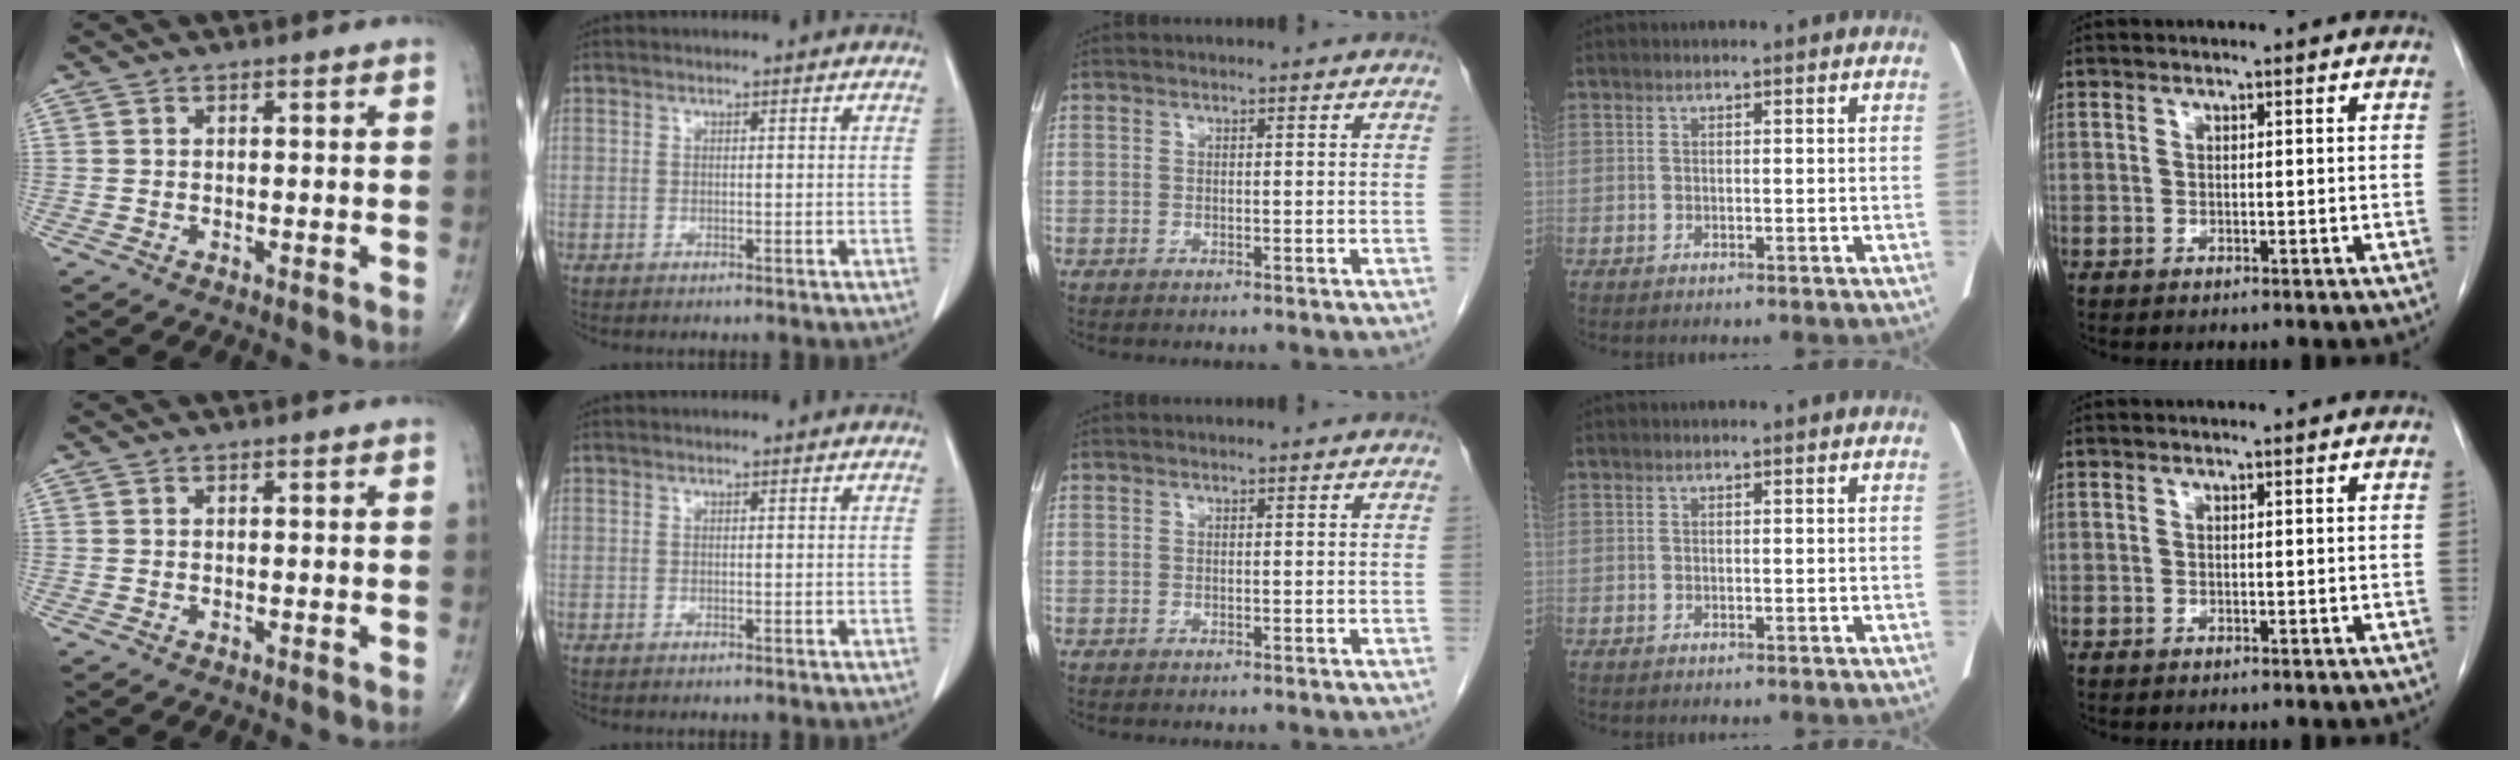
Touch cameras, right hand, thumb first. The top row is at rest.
{}